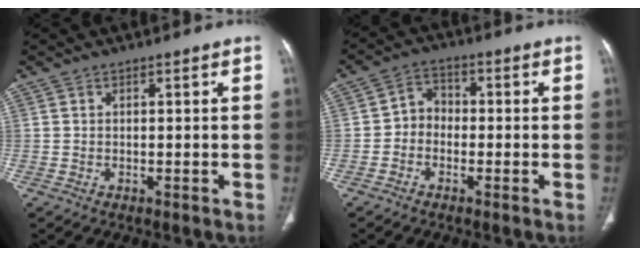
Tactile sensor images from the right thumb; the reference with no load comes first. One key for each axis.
{"total": 4.4, "fx": -1.3, "fy": 3.7, "fz": 2.0, "tx": -0.012, "ty": 0.020, "tz": -0.036}